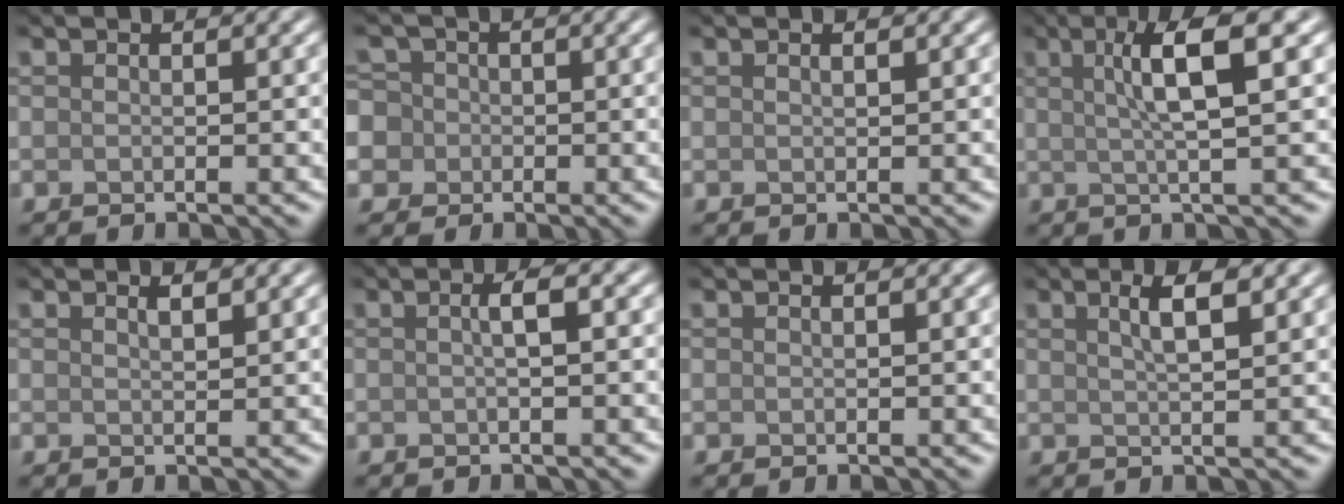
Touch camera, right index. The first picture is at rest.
{"total": 8.0, "force": [-1.6, 7.4, 2.6], "torque": [-0.062, 0.018, -0.074]}
{"total": 0.6, "force": [0.4, 0.1, 0.5], "torque": [-0.008, 0.001, 0.005]}
{"total": 5.7, "force": [1.6, 0.9, 5.4], "torque": [-0.082, 0.010, 0.023]}
{"total": 1.0, "force": [0.7, 0.2, 0.6], "torque": [-0.010, -0.001, 0.012]}
{"total": 1.9, "force": [0.1, 0.4, 1.8], "torque": [-0.028, 0.007, -0.001]}
{"total": 0.0}
{"total": 3.1, "force": [1.4, 0.8, 2.6], "torque": [-0.032, 0.006, 0.020]}